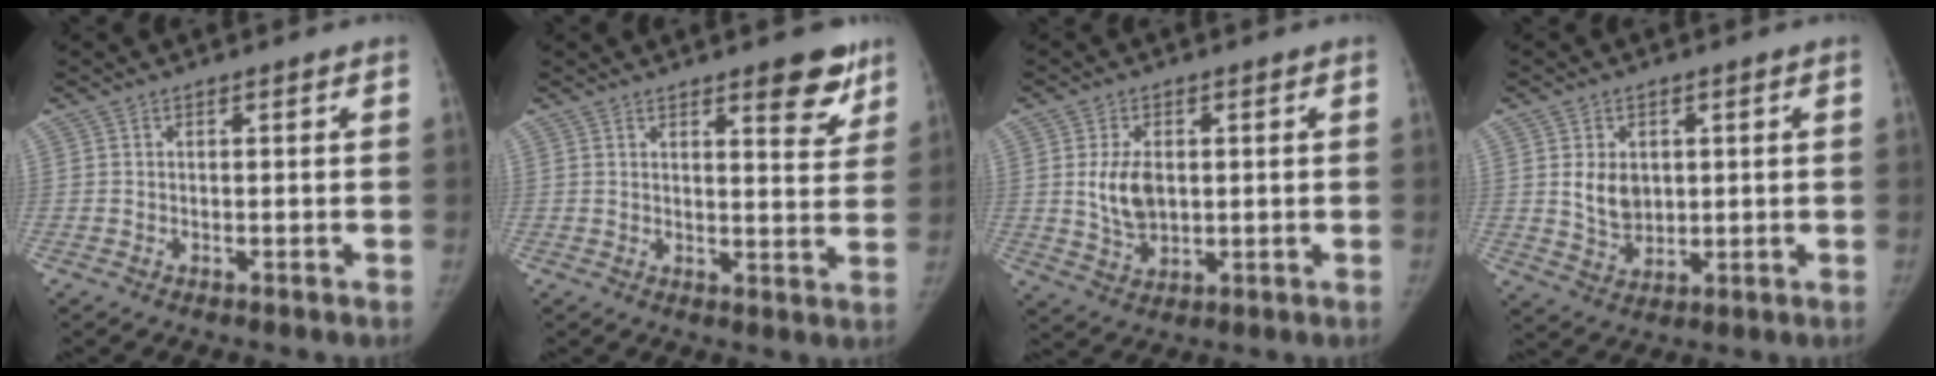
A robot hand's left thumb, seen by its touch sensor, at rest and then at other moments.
{"total": 8.0, "force": [5.2, 2.7, 5.5], "torque": [-0.039, -0.030, 0.065]}
{"total": 7.1, "force": [0.9, 4.6, 5.3], "torque": [-0.087, -0.010, 0.025]}
{"total": 6.5, "force": [1.4, 4.9, 3.9], "torque": [-0.044, -0.015, 0.036]}